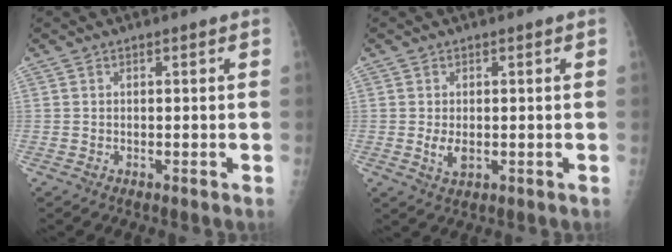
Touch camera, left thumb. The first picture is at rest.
{"total": 3.3, "force": [-0.3, 2.0, 2.5], "torque": [-0.043, -0.006, -0.001]}